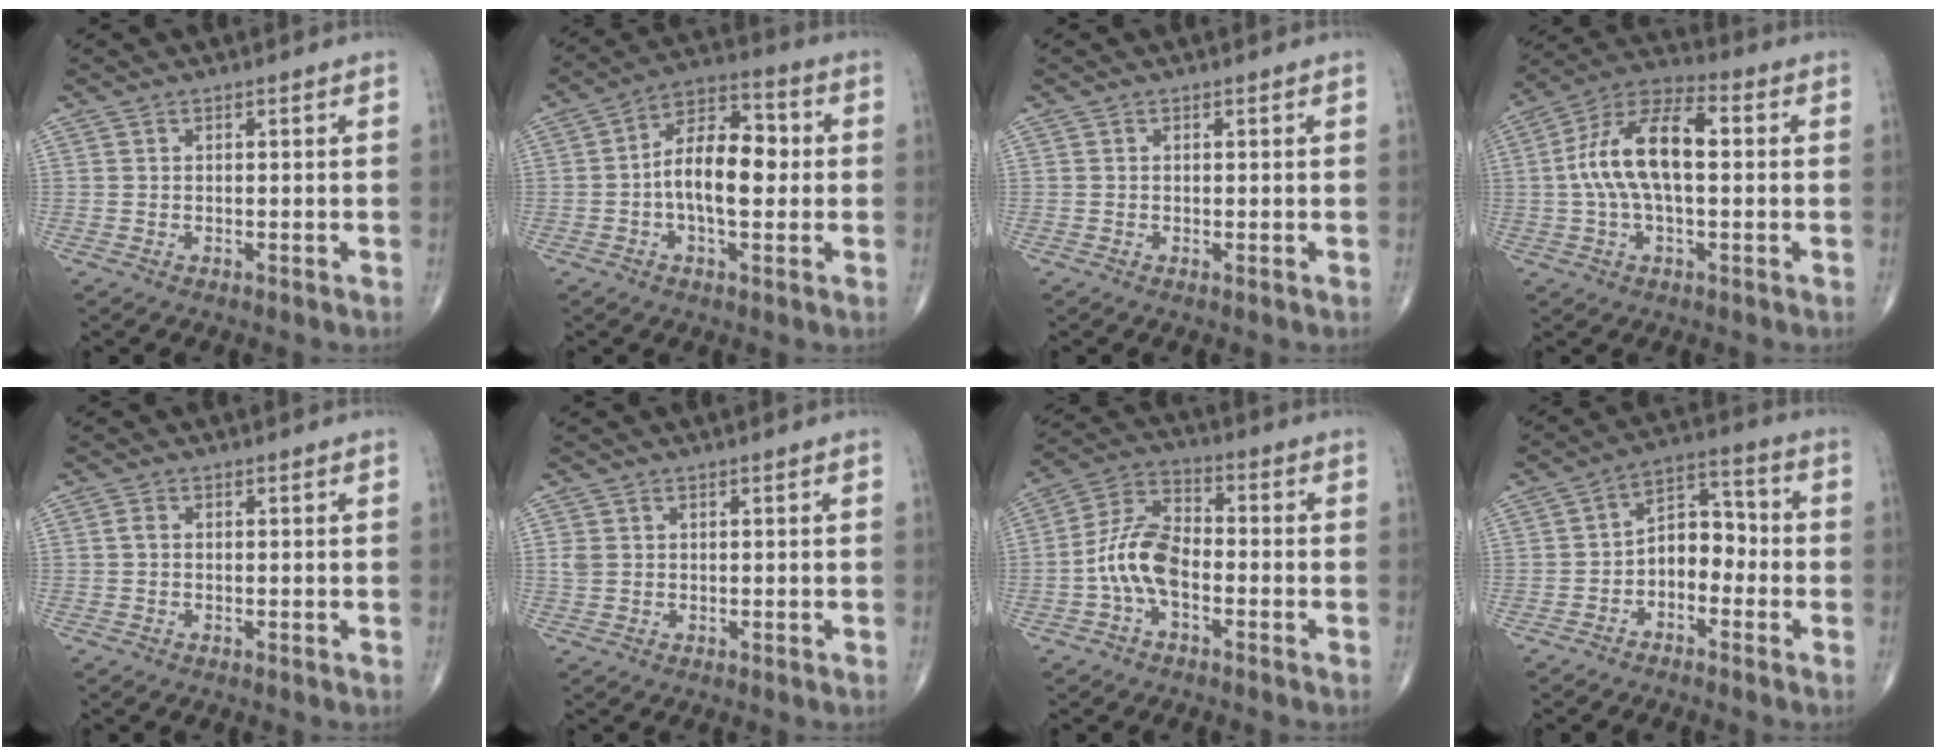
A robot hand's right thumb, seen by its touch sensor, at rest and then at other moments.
{"total": 12.6, "force": [-0.4, 6.5, 10.8], "torque": [-0.170, 0.031, -0.014]}
{"total": 0.0}
{"total": 14.7, "force": [1.0, 6.9, 12.9], "torque": [-0.245, 0.040, 0.011]}
{"total": 1.1, "force": [0.0, 0.7, 0.8], "torque": [-0.011, 0.001, -0.002]}
{"total": 1.8, "force": [0.4, 1.5, 0.9], "torque": [-0.019, 0.000, 0.013]}
{"total": 9.9, "force": [-2.5, 5.5, 7.9], "torque": [-0.153, 0.040, -0.058]}
{"total": 7.9, "force": [-2.2, 5.2, 5.5], "torque": [-0.062, 0.042, -0.051]}